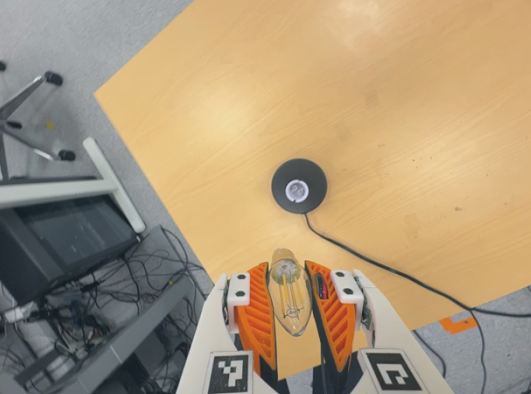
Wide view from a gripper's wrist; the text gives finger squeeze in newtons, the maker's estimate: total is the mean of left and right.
{"total": 20.2, "left": 21.6, "right": 18.8}